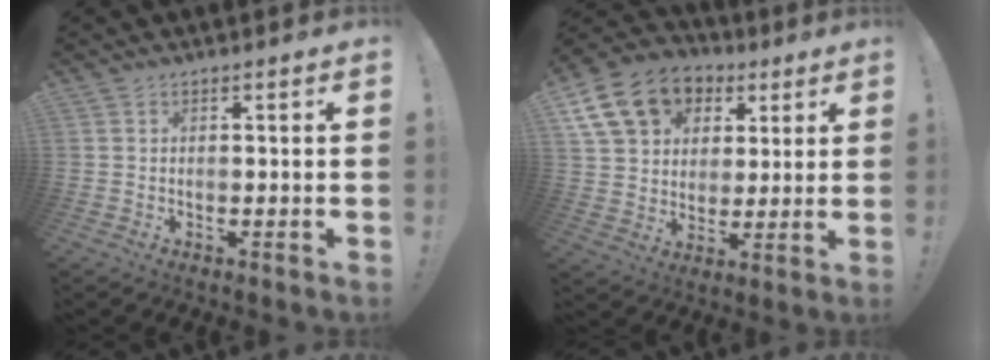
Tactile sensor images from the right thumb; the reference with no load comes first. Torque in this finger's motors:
{"motor_torque": [1.74, 2.04, 0.64, 0.11, 0.09]}